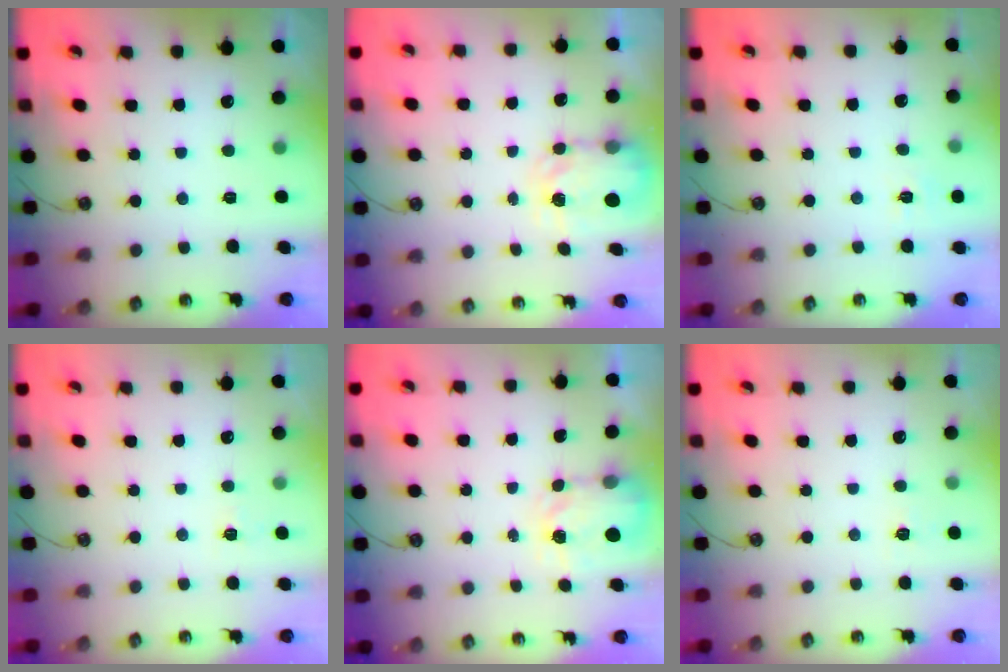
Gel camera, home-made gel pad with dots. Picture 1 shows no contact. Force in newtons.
{"total": 5.0, "press": 5.0, "slide": 0.3}
{"total": 5.0, "press": 5.0, "slide": 0.6}
{"total": 2.7, "press": 2.7, "slide": 0.3}
{"total": 3.5, "press": 3.4, "slide": 0.6}
{"total": 2.7, "press": 2.7, "slide": 0.4}